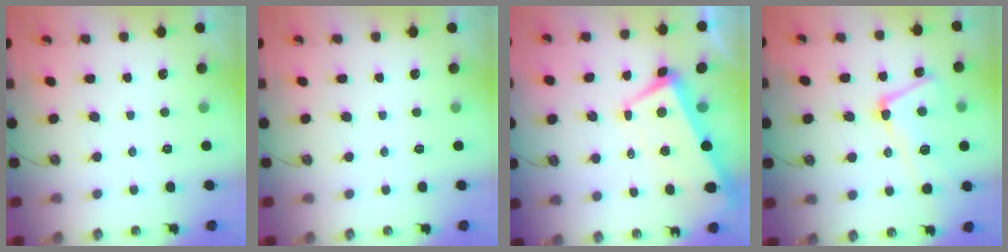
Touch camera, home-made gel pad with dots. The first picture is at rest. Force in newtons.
{"total": 0.0}
{"total": 2.0, "press": 1.6, "slide": 1.2}
{"total": 8.4, "press": 8.2, "slide": 1.7}